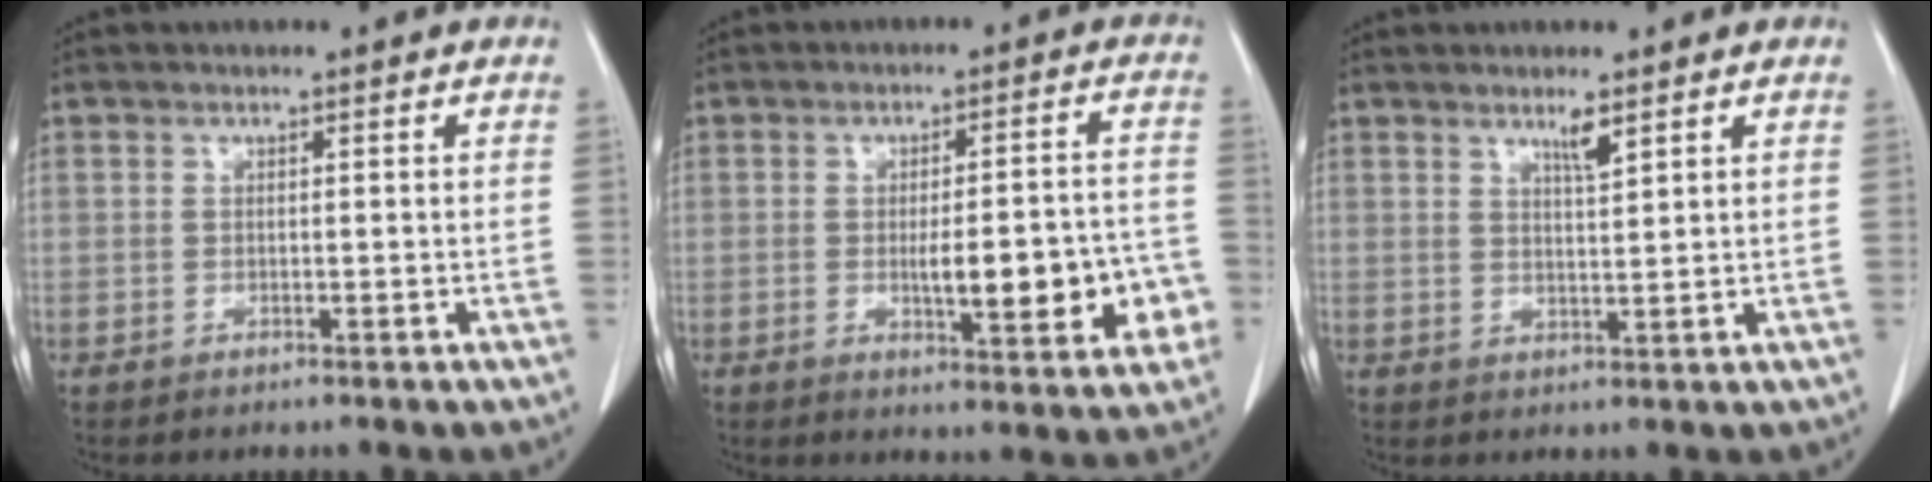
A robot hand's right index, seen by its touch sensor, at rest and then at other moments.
{"total": 11.8, "force": [-2.7, 2.9, 11.2], "torque": [-0.142, 0.011, -0.028]}
{"total": 2.6, "force": [1.8, 0.0, 1.9], "torque": [-0.036, -0.006, 0.033]}